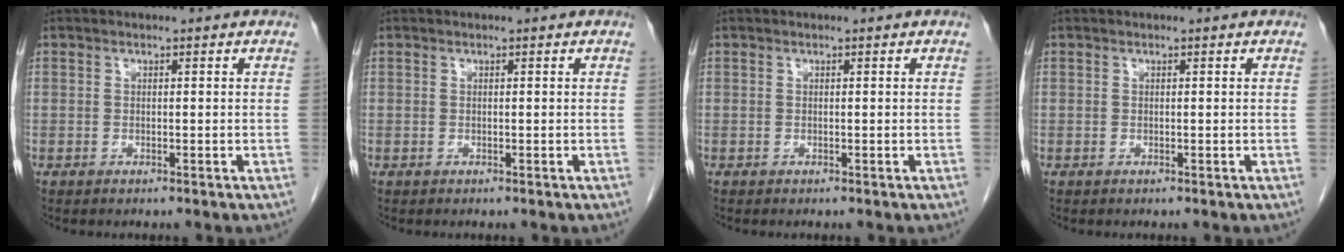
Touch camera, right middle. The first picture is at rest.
{"total": 0.0}
{"total": 0.0}
{"total": 0.0}